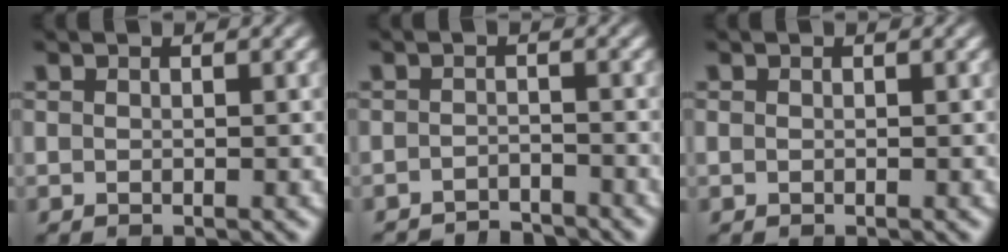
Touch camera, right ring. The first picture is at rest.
{"total": 3.5, "force": [-3.5, 0.2, 0.1], "torque": [0.014, -0.008, -0.057]}
{"total": 0.0}